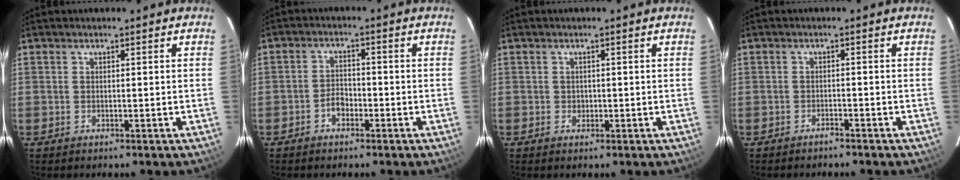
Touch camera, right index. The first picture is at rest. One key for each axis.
{"total": 3.0, "fx": -1.8, "fy": 1.8, "fz": 1.6, "tx": -0.032, "ty": 0.008, "tz": -0.031}
{"total": 1.0, "fx": -0.1, "fy": 1.0, "fz": 0.2, "tx": 0.000, "ty": 0.001, "tz": 0.000}
{"total": 1.3, "fx": -1.3, "fy": 0.1, "fz": 0.2, "tx": -0.011, "ty": 0.003, "tz": -0.021}